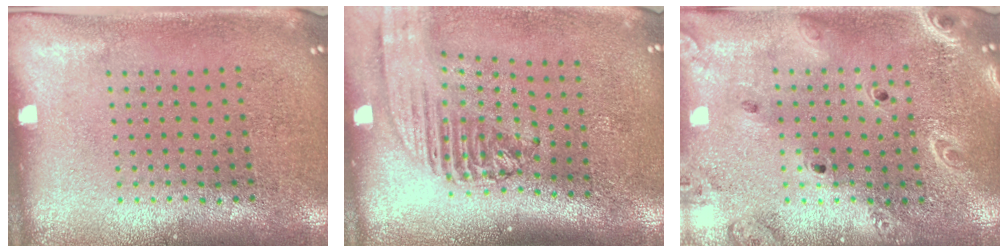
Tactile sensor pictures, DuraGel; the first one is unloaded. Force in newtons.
{"total": 2.3, "press": 1.7, "slide": 1.5}
{"total": 2.3, "press": 2.1, "slide": 0.9}